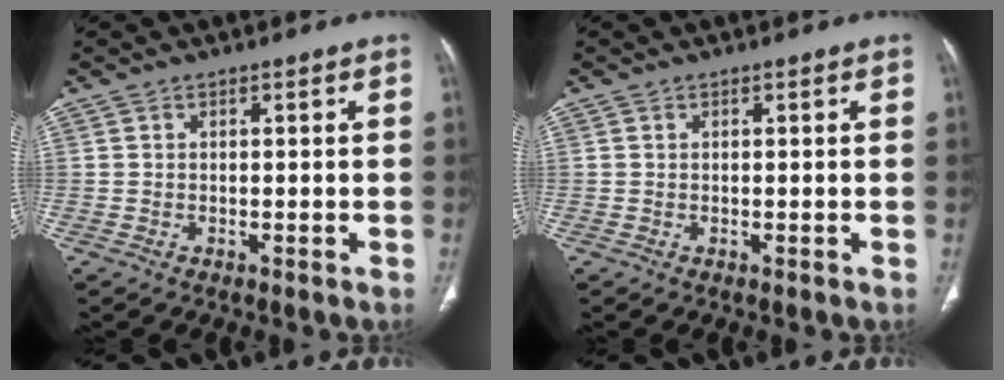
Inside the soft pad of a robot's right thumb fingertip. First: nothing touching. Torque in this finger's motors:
{"motor_torque": [-0.08, -0.09, 0.22, -0.05, -0.01]}